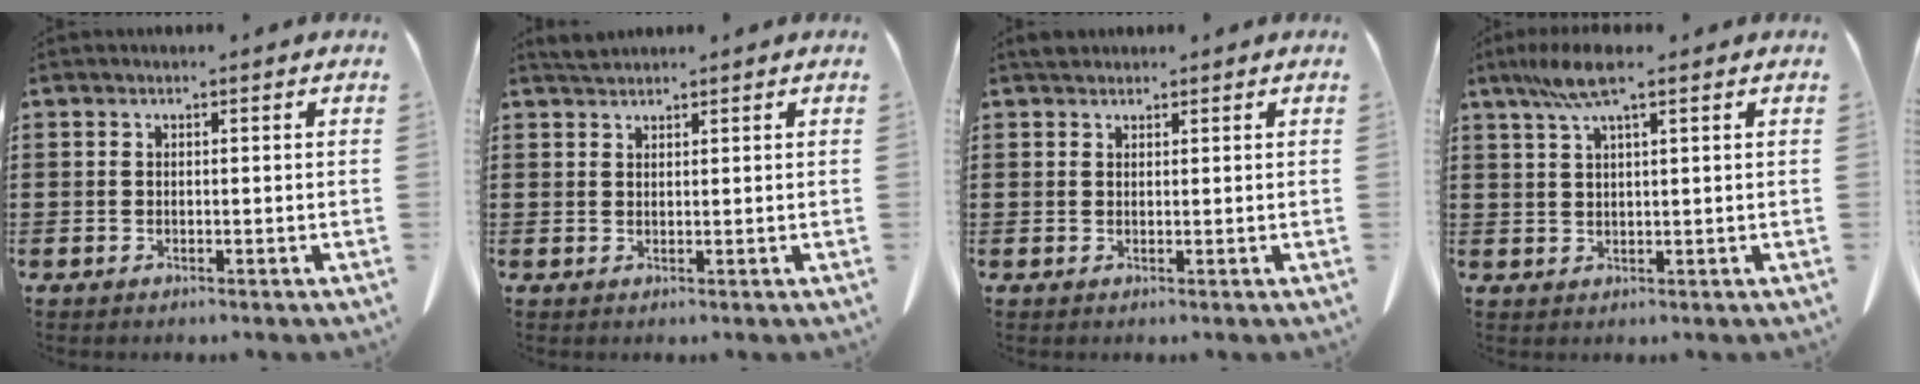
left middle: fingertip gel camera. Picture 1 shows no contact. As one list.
[{"total": 1.7, "force": [1.5, 0.3, 0.6], "torque": [-0.017, 0.001, 0.031]}, {"total": 1.5, "force": [1.2, 0.7, 0.4], "torque": [-0.012, 0.003, 0.025]}, {"total": 5.8, "force": [3.3, 0.7, 4.7], "torque": [-0.099, 0.003, 0.060]}]